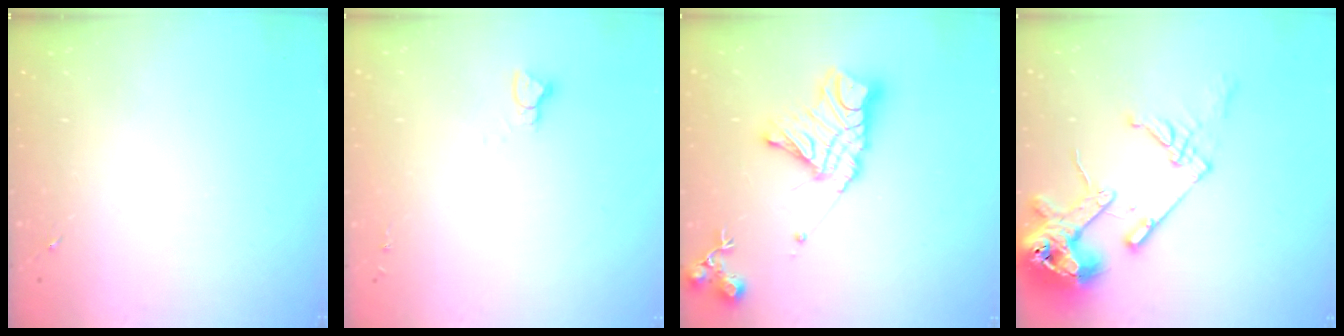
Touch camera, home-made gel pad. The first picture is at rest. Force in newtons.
{"total": 2.9, "press": 2.9, "slide": 0.2}
{"total": 17.0, "press": 16.9, "slide": 1.3}
{"total": 18.6, "press": 18.4, "slide": 2.2}